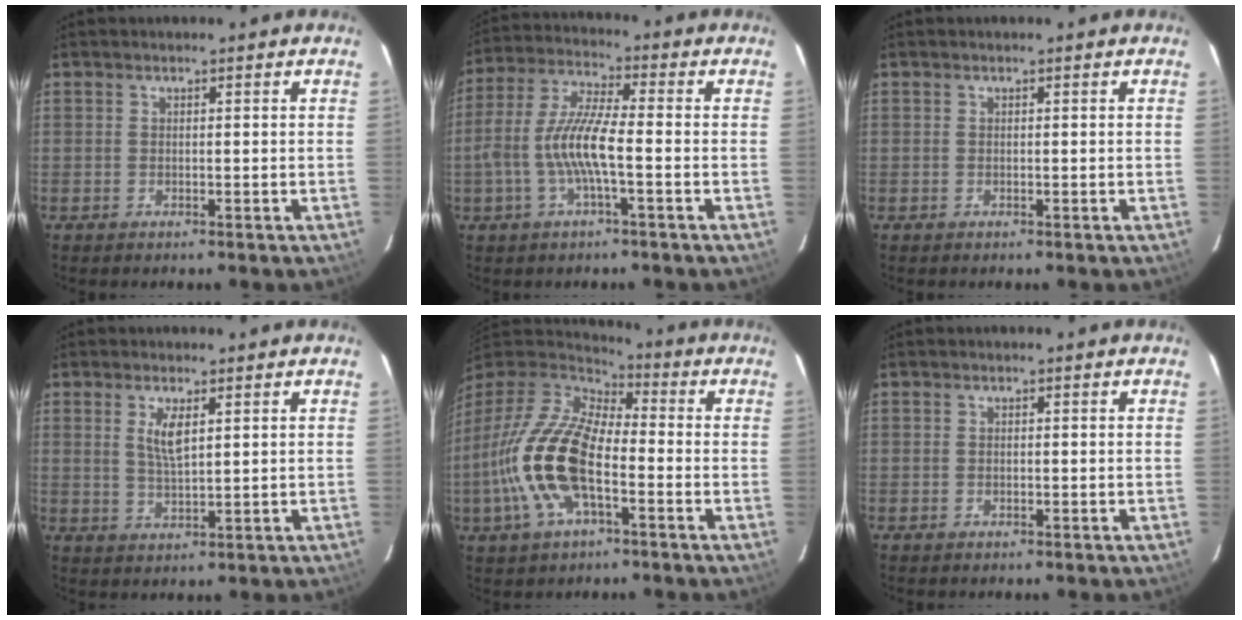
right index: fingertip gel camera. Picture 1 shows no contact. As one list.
[{"total": 10.2, "force": [-2.6, 1.9, 9.7], "torque": [-0.209, 0.003, -0.048]}, {"total": 0.0}, {"total": 4.5, "force": [1.7, 1.4, 4.0], "torque": [-0.075, -0.002, 0.035]}, {"total": 19.0, "force": [-5.2, 8.6, 16.1], "torque": [-0.334, -0.016, -0.105]}, {"total": 0.5, "force": [-0.2, 0.5, 0.1], "torque": [-0.002, 0.000, -0.004]}]